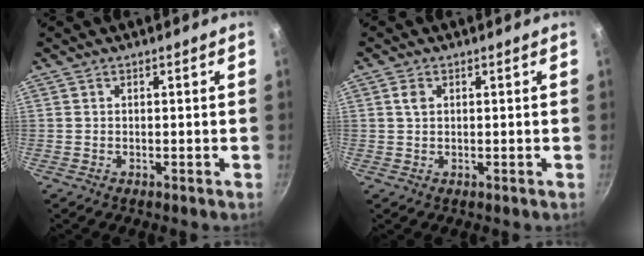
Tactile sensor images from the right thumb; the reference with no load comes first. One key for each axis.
{"total": 2.1, "fx": 0.7, "fy": 1.4, "fz": 1.3, "tx": -0.022, "ty": -0.001, "tz": 0.012}